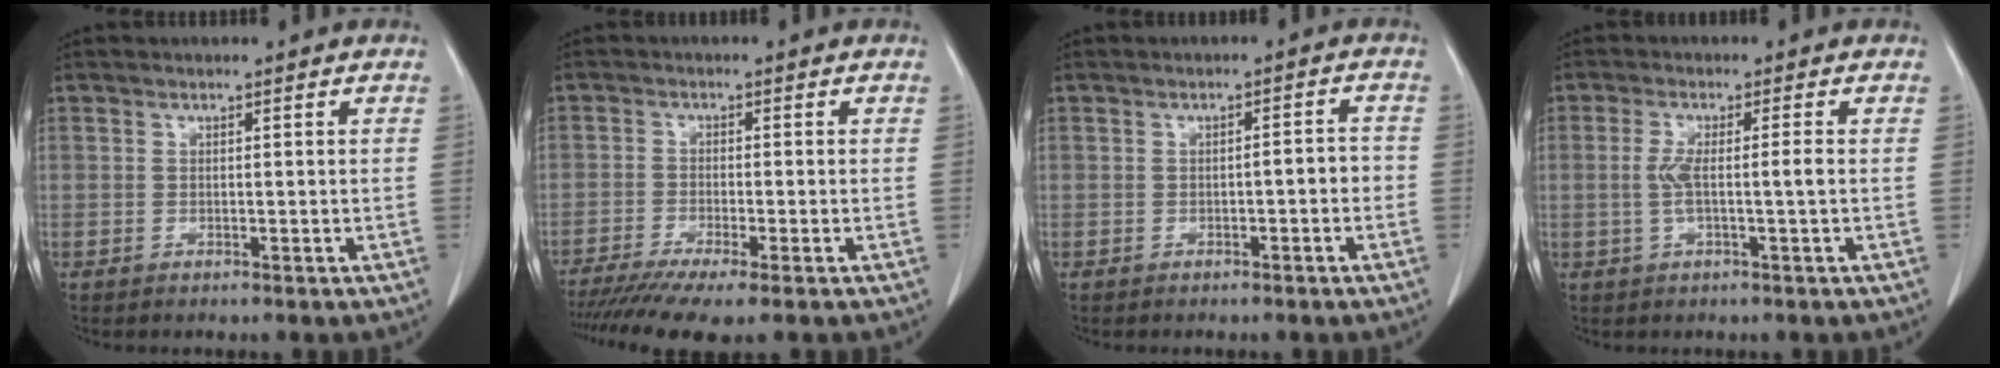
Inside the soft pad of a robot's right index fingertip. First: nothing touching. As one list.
[{"total": 9.5, "force": [-7.1, 0.3, 6.2], "torque": [-0.098, -0.015, -0.115]}, {"total": 2.3, "force": [-0.8, 0.7, 2.1], "torque": [-0.027, 0.008, -0.010]}, {"total": 4.0, "force": [-0.4, -0.1, 4.0], "torque": [-0.084, 0.003, -0.005]}]